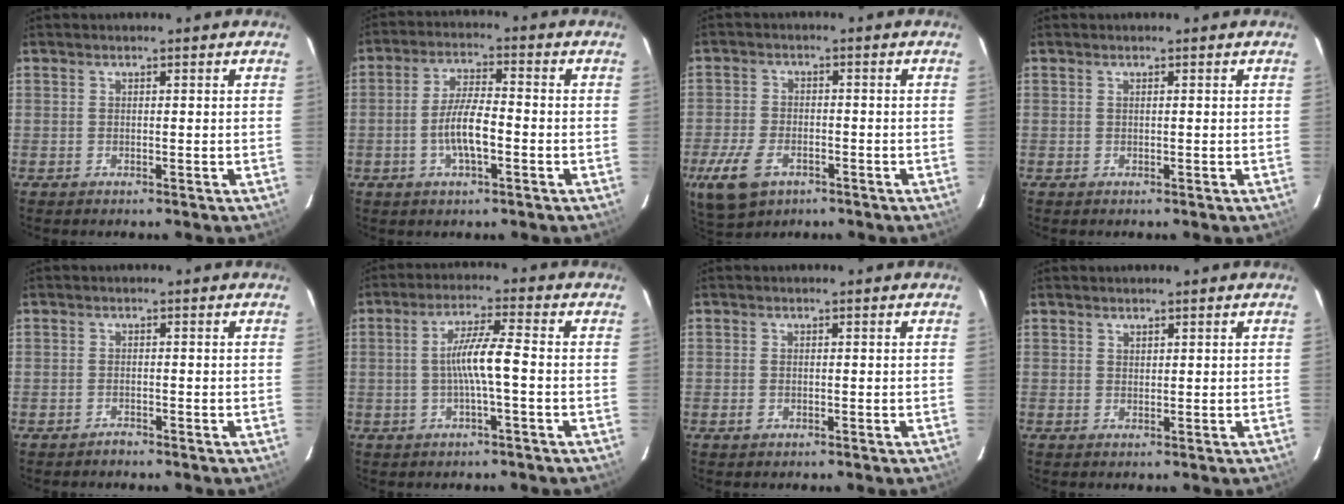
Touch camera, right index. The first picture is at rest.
{"total": 7.3, "force": [-2.3, 2.0, 6.6], "torque": [-0.129, 0.002, -0.040]}
{"total": 10.1, "force": [-5.3, 5.9, 6.2], "torque": [-0.155, -0.017, -0.093]}
{"total": 0.0}
{"total": 1.2, "force": [-1.1, 0.4, 0.1], "torque": [-0.003, 0.002, -0.019]}
{"total": 6.3, "force": [-1.1, -0.3, 6.2], "torque": [-0.120, 0.005, -0.019]}
{"total": 1.1, "force": [-0.4, 0.8, 0.8], "torque": [-0.018, 0.000, -0.007]}
{"total": 0.8, "force": [0.7, 0.3, 0.1], "torque": [-0.002, 0.002, 0.014]}